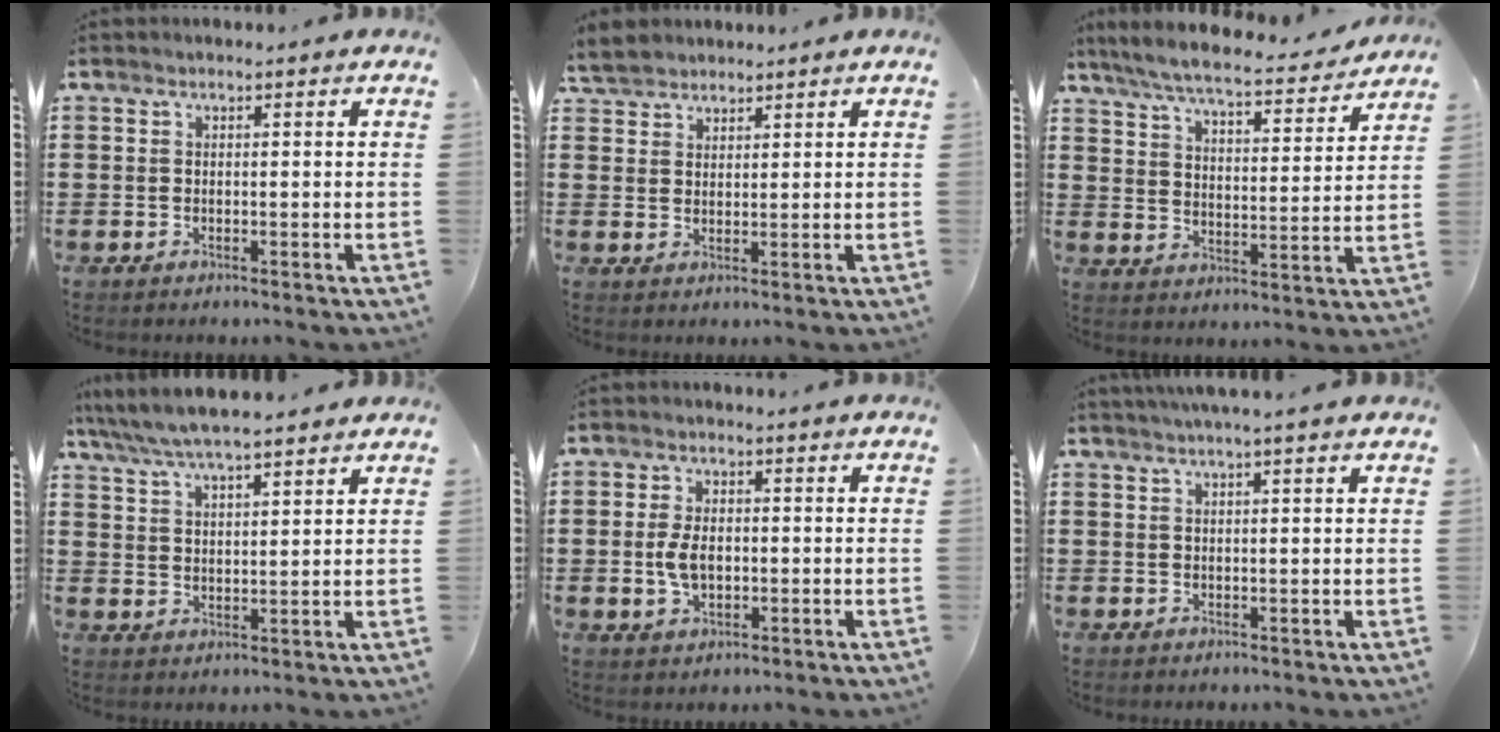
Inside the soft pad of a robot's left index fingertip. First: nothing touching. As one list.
[{"total": 3.0, "force": [2.8, 1.1, 0.0], "torque": [-0.012, 0.002, 0.056]}, {"total": 6.8, "force": [6.3, 0.2, 2.5], "torque": [-0.077, -0.039, 0.108]}, {"total": 5.6, "force": [5.1, 0.7, 2.2], "torque": [-0.061, -0.017, 0.090]}, {"total": 4.9, "force": [-0.2, 2.7, 4.0], "torque": [-0.090, 0.002, -0.008]}, {"total": 2.1, "force": [1.7, -0.4, 1.1], "torque": [-0.024, 0.002, 0.033]}]